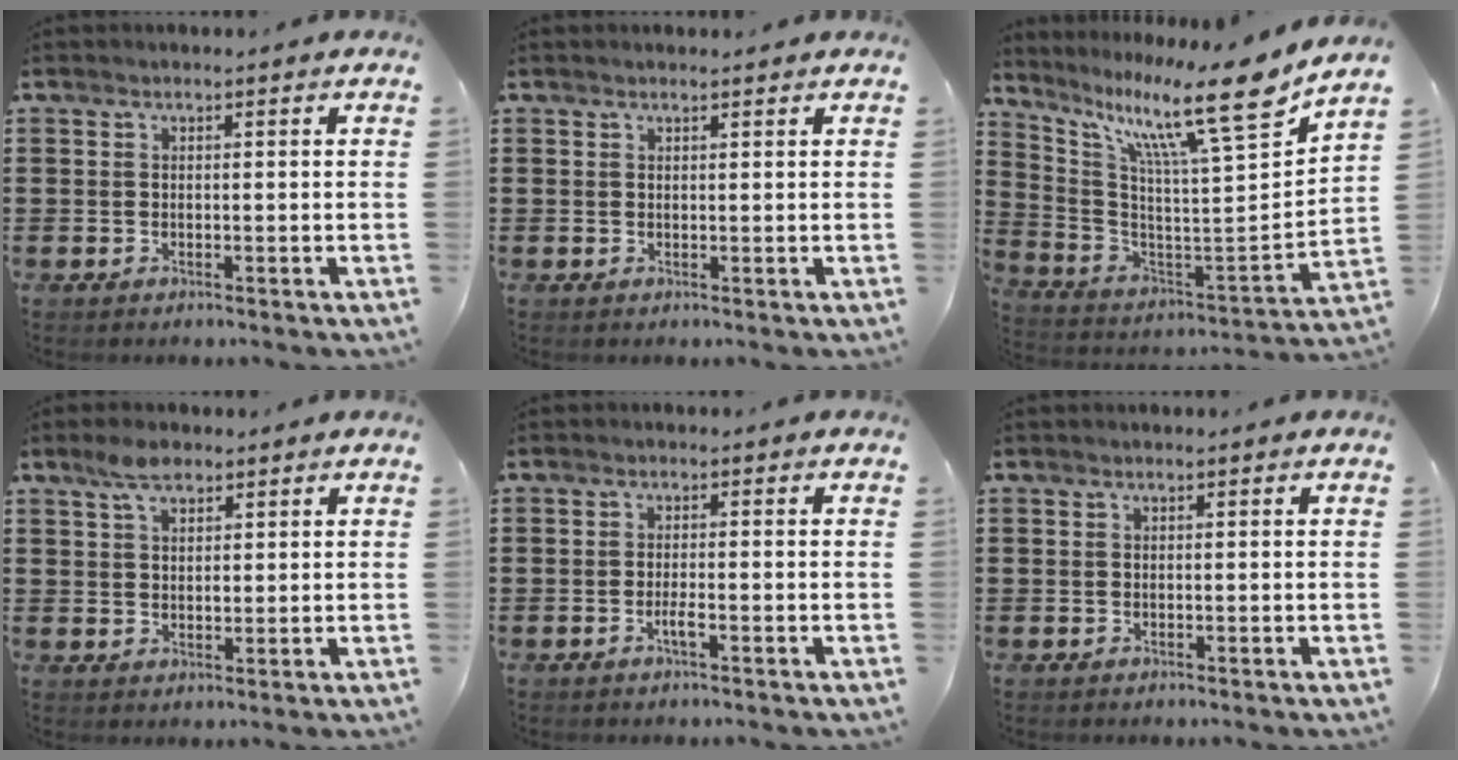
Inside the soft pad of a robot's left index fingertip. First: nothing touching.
{"total": 0.6, "force": [0.6, 0.0, 0.2], "torque": [-0.005, 0.000, 0.011]}
{"total": 13.7, "force": [9.8, 0.5, 9.5], "torque": [-0.184, -0.080, 0.145]}
{"total": 4.4, "force": [2.9, 2.4, 2.3], "torque": [-0.046, 0.008, 0.051]}
{"total": 2.0, "force": [-0.9, 0.2, 1.7], "torque": [-0.030, 0.000, -0.015]}
{"total": 0.0}